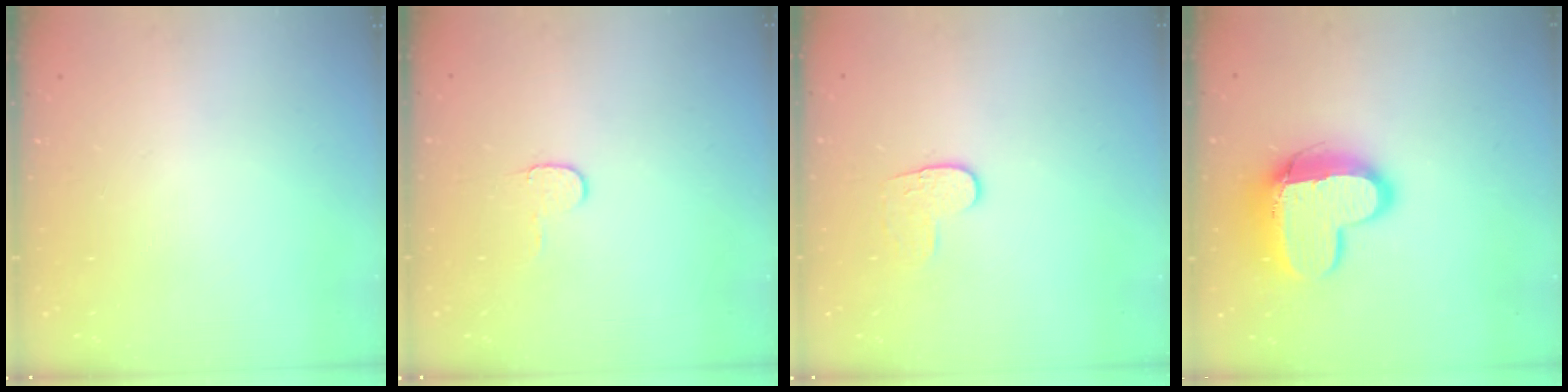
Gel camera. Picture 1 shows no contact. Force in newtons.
{"total": 4.7, "press": 4.7, "slide": 0.5}
{"total": 5.8, "press": 5.8, "slide": 0.6}
{"total": 14.2, "press": 14.2, "slide": 1.1}